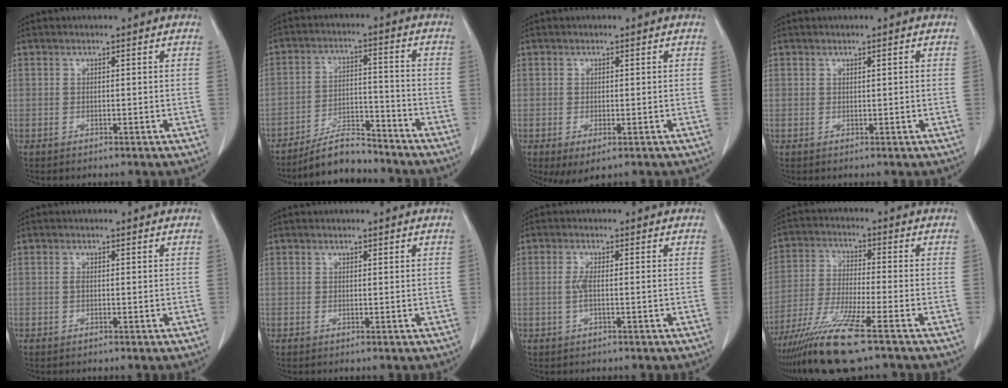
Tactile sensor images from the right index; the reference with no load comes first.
{"total": 7.9, "force": [-7.3, 1.7, 2.3], "torque": [-0.040, 0.004, -0.126]}
{"total": 3.1, "force": [-1.4, 1.1, 2.5], "torque": [-0.036, -0.008, -0.014]}
{"total": 0.6, "force": [0.3, 0.0, 0.6], "torque": [-0.011, 0.000, 0.005]}
{"total": 0.5, "force": [0.0, 0.2, 0.5], "torque": [-0.011, 0.000, -0.001]}
{"total": 0.0}
{"total": 2.2, "force": [-0.3, 0.2, 2.2], "torque": [-0.049, 0.000, -0.007]}
{"total": 11.1, "force": [-7.8, -0.7, 7.9], "torque": [-0.158, -0.034, -0.146]}